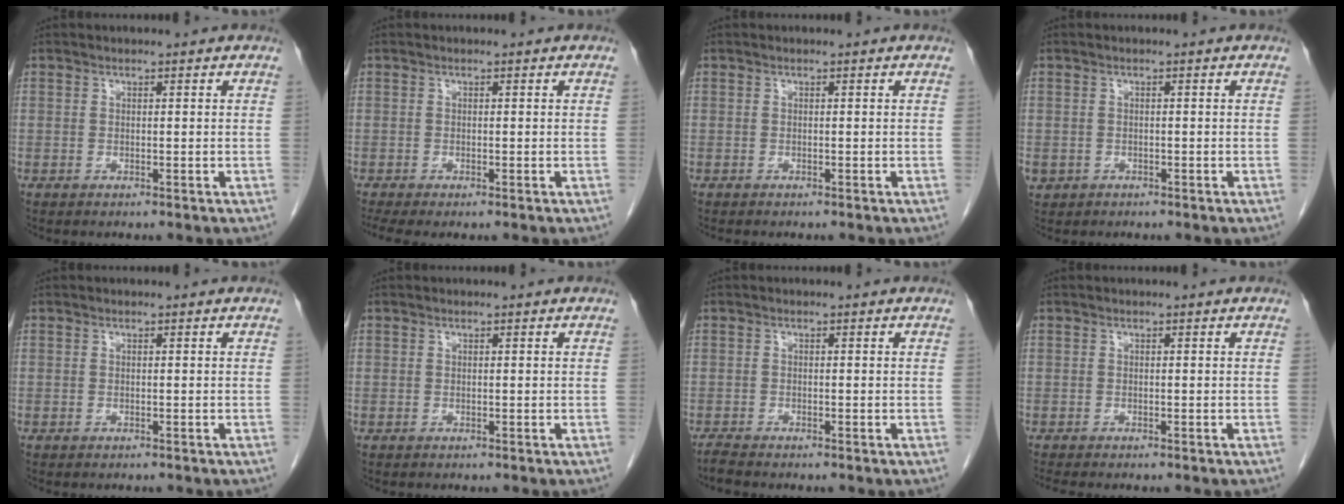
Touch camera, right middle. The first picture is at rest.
{"total": 2.7, "force": [-2.0, 0.5, 1.8], "torque": [-0.034, -0.011, -0.035]}
{"total": 1.0, "force": [-0.9, 0.2, 0.5], "torque": [-0.011, -0.003, -0.011]}
{"total": 1.9, "force": [-1.0, 1.5, 0.5], "torque": [-0.013, 0.001, -0.013]}
{"total": 0.0}
{"total": 0.0}
{"total": 1.3, "force": [-1.3, -0.1, 0.3], "torque": [-0.017, -0.007, -0.028]}
{"total": 2.5, "force": [-2.2, 0.2, 1.1], "torque": [-0.018, -0.006, -0.031]}